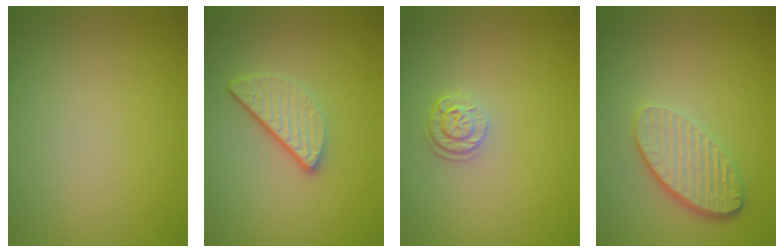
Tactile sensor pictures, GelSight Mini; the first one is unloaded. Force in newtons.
{"total": 3.2, "press": 2.5, "slide": 2.1}
{"total": 1.9, "press": 1.7, "slide": 0.9}
{"total": 4.5, "press": 3.2, "slide": 3.1}